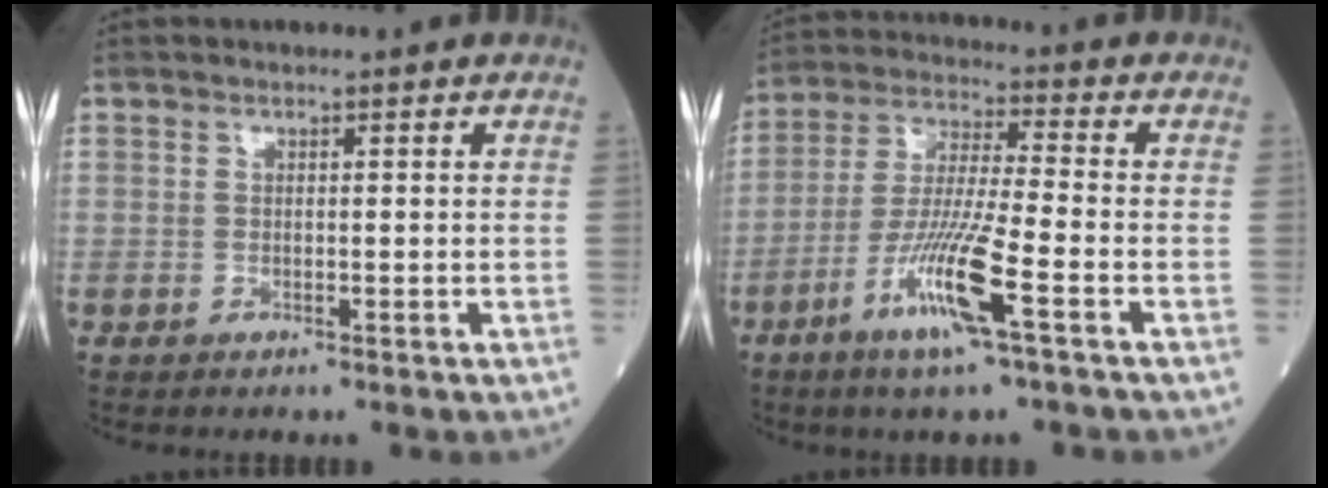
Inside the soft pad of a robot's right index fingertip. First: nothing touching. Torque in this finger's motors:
{"motor_torque": [0.35, -0.38, 0.26, 0.21]}